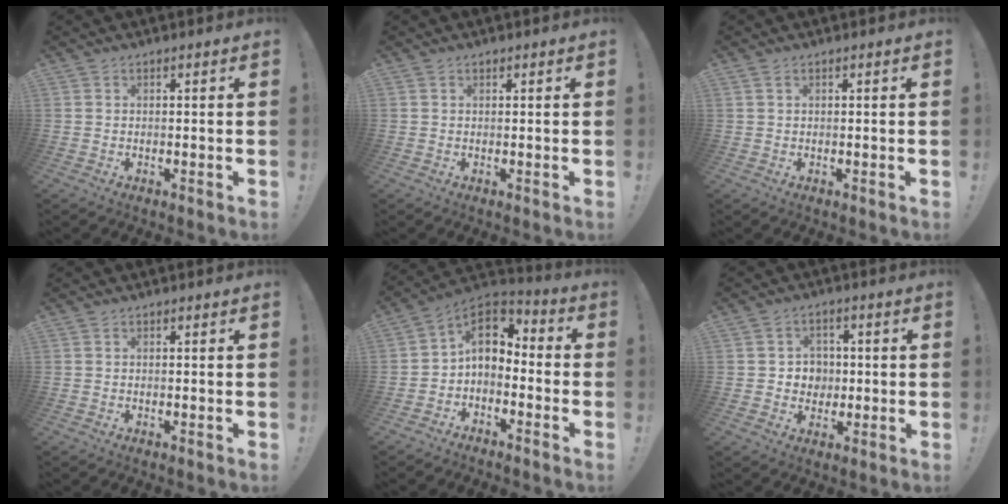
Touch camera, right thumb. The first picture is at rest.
{"total": 0.5, "force": [0.4, 0.3, 0.2], "torque": [-0.002, -0.001, 0.008]}
{"total": 1.1, "force": [0.6, 0.6, 0.8], "torque": [-0.015, 0.002, 0.011]}
{"total": 0.0}
{"total": 8.4, "force": [0.5, 6.3, 5.5], "torque": [-0.096, 0.005, 0.013]}
{"total": 5.7, "force": [0.5, 5.5, 1.3], "torque": [-0.023, -0.003, 0.012]}